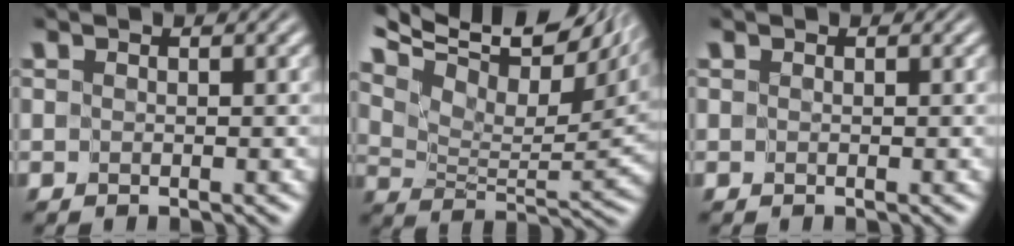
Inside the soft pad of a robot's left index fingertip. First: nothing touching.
{"total": 13.4, "force": [8.0, 5.8, 9.1], "torque": [-0.167, 0.052, 0.135]}
{"total": 0.0}